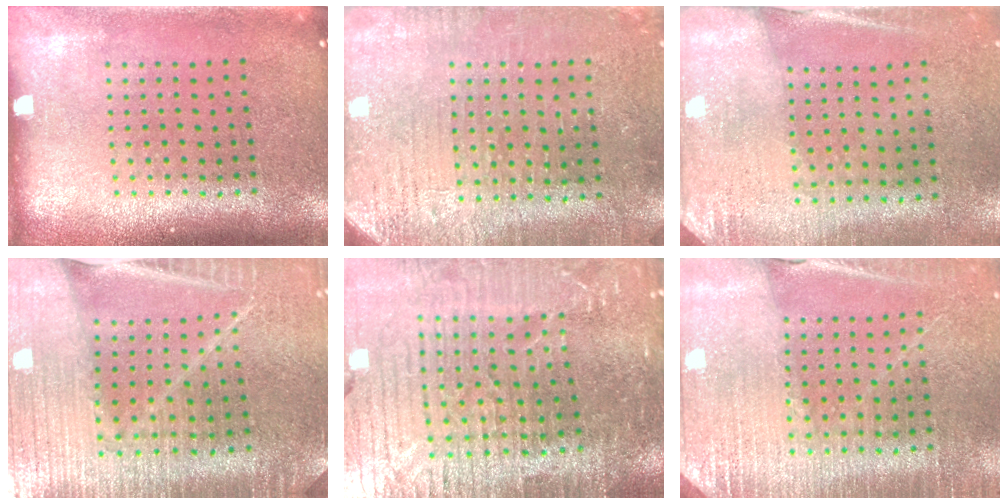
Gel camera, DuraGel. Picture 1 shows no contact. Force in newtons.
{"total": 2.9, "press": 2.8, "slide": 0.7}
{"total": 2.7, "press": 2.4, "slide": 1.3}
{"total": 3.4, "press": 3.4, "slide": 0.6}
{"total": 5.5, "press": 5.0, "slide": 2.2}
{"total": 2.9, "press": 2.9, "slide": 0.2}